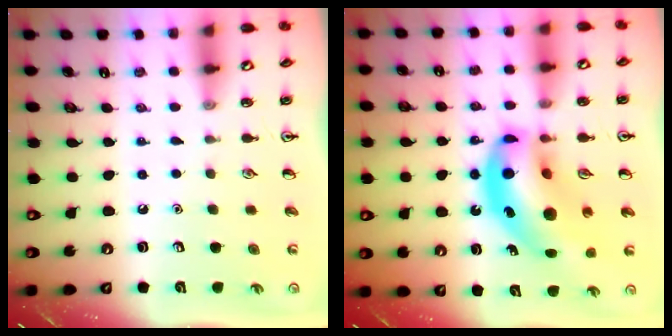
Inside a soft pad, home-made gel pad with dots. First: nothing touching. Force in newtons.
{"total": 19.1, "press": 18.3, "slide": 5.6}